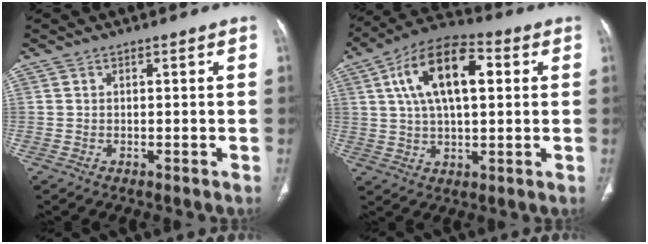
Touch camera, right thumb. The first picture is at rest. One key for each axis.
{"total": 16.1, "fx": 4.3, "fy": 7.7, "fz": 13.4, "tx": -0.227, "ty": 0.016, "tz": 0.068}